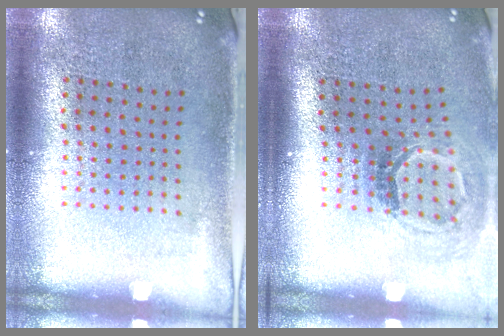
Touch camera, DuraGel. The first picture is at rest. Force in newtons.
{"total": 1.8, "press": 1.2, "slide": 1.4}